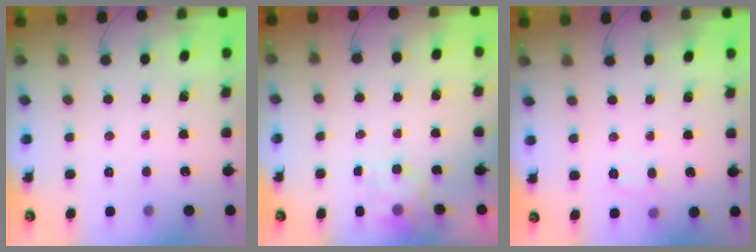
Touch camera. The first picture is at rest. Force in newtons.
{"total": 4.1, "press": 3.9, "slide": 1.1}
{"total": 6.0, "press": 5.8, "slide": 1.5}